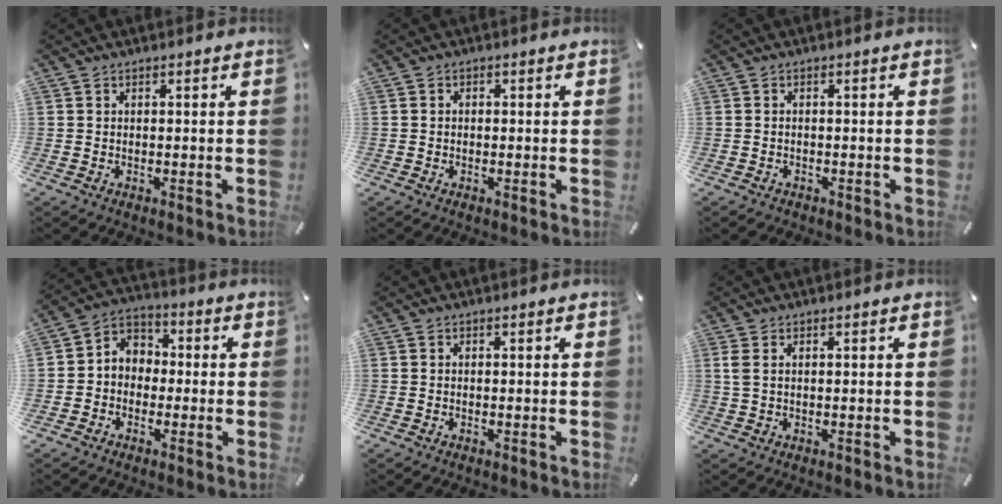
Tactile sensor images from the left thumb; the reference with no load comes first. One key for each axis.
{"total": 0.9, "fx": -0.3, "fy": 0.8, "fz": 0.4, "tx": -0.007, "ty": 0.003, "tz": -0.008}
{"total": 0.9, "fx": -0.7, "fy": 0.6, "fz": 0.2, "tx": -0.005, "ty": 0.002, "tz": -0.016}
{"total": 5.2, "fx": -1.9, "fy": 4.8, "fz": 0.8, "tx": -0.027, "ty": 0.012, "tz": -0.043}
{"total": 0.0}
{"total": 1.8, "fx": 0.6, "fy": 0.5, "fz": 1.6, "tx": -0.035, "ty": 0.002, "tz": 0.010}